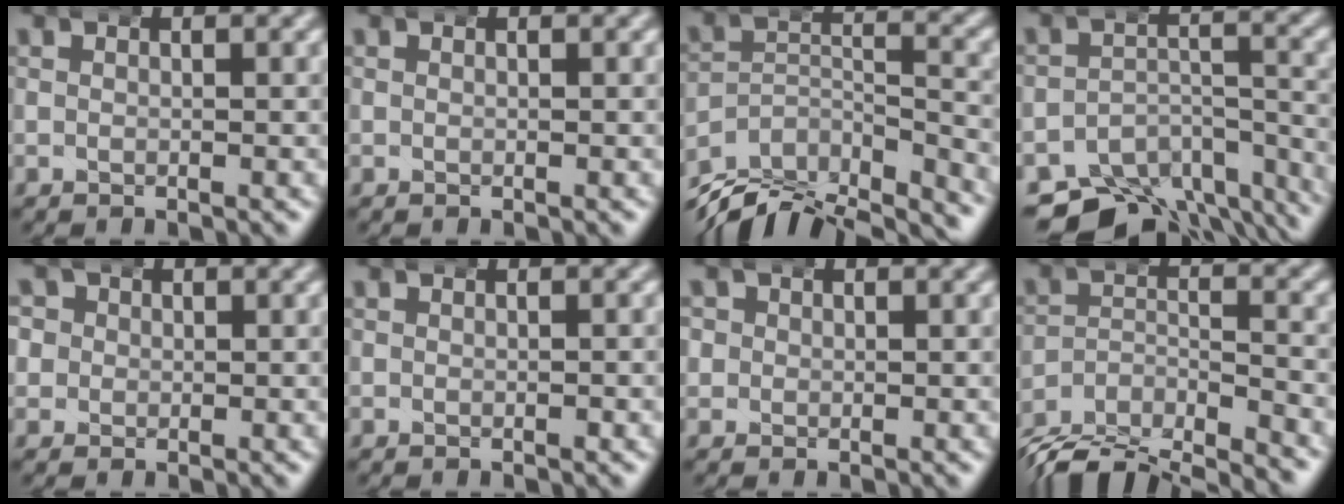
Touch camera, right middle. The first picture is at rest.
{"total": 0.0}
{"total": 12.3, "force": [-8.9, 6.2, 5.9], "torque": [-0.099, -0.036, -0.134]}
{"total": 10.3, "force": [-8.3, 4.5, 4.0], "torque": [-0.052, -0.022, -0.132]}
{"total": 3.0, "force": [0.3, 2.9, 0.9], "torque": [-0.033, -0.005, 0.004]}
{"total": 0.0}
{"total": 1.9, "force": [0.1, 1.9, 0.5], "torque": [-0.019, -0.002, 0.002]}
{"total": 7.7, "force": [-6.6, 2.7, 3.0], "torque": [-0.039, -0.012, -0.119]}